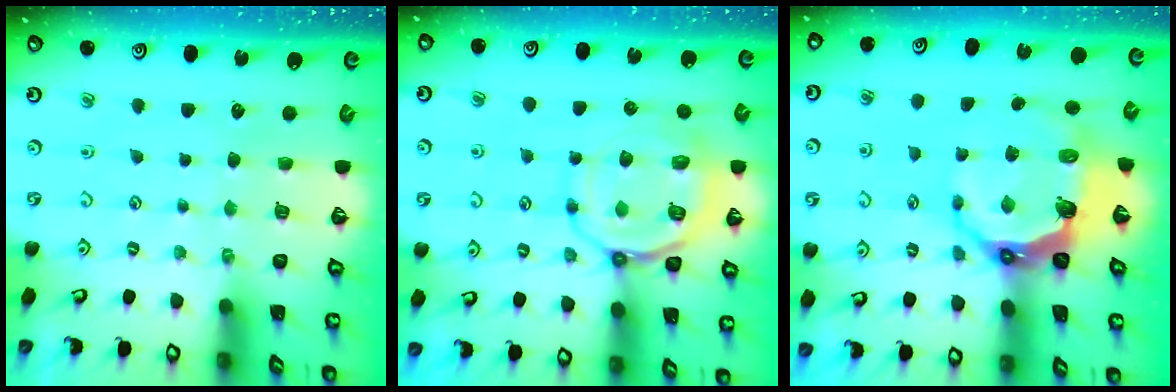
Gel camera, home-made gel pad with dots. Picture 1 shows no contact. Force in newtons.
{"total": 11.7, "press": 11.6, "slide": 1.5}
{"total": 11.7, "press": 10.6, "slide": 4.9}